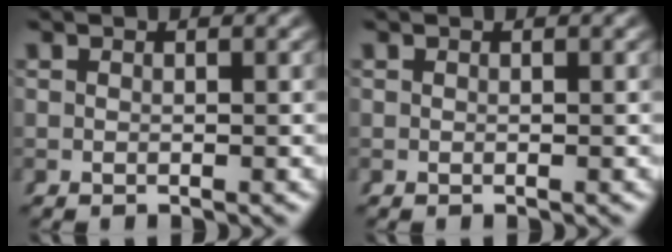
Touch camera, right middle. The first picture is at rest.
{"total": 0.0}